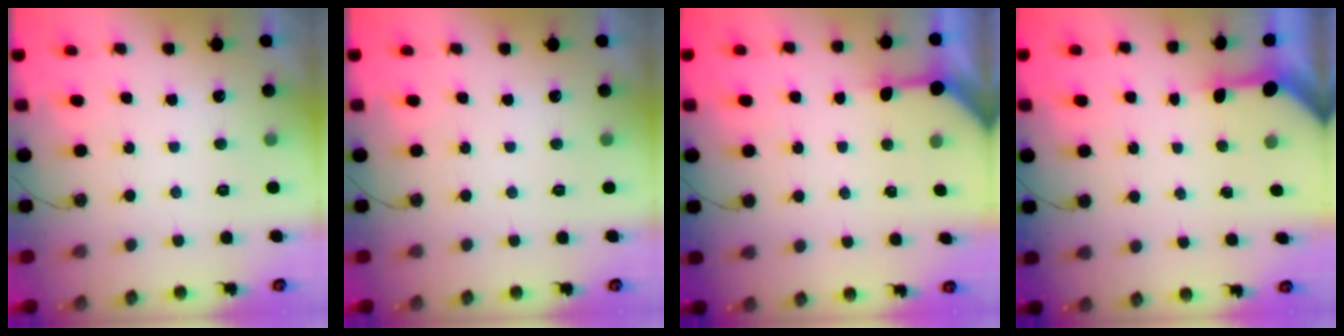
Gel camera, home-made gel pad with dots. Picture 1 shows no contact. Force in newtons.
{"total": 0.0}
{"total": 4.7, "press": 4.6, "slide": 0.5}
{"total": 3.4, "press": 3.3, "slide": 0.4}